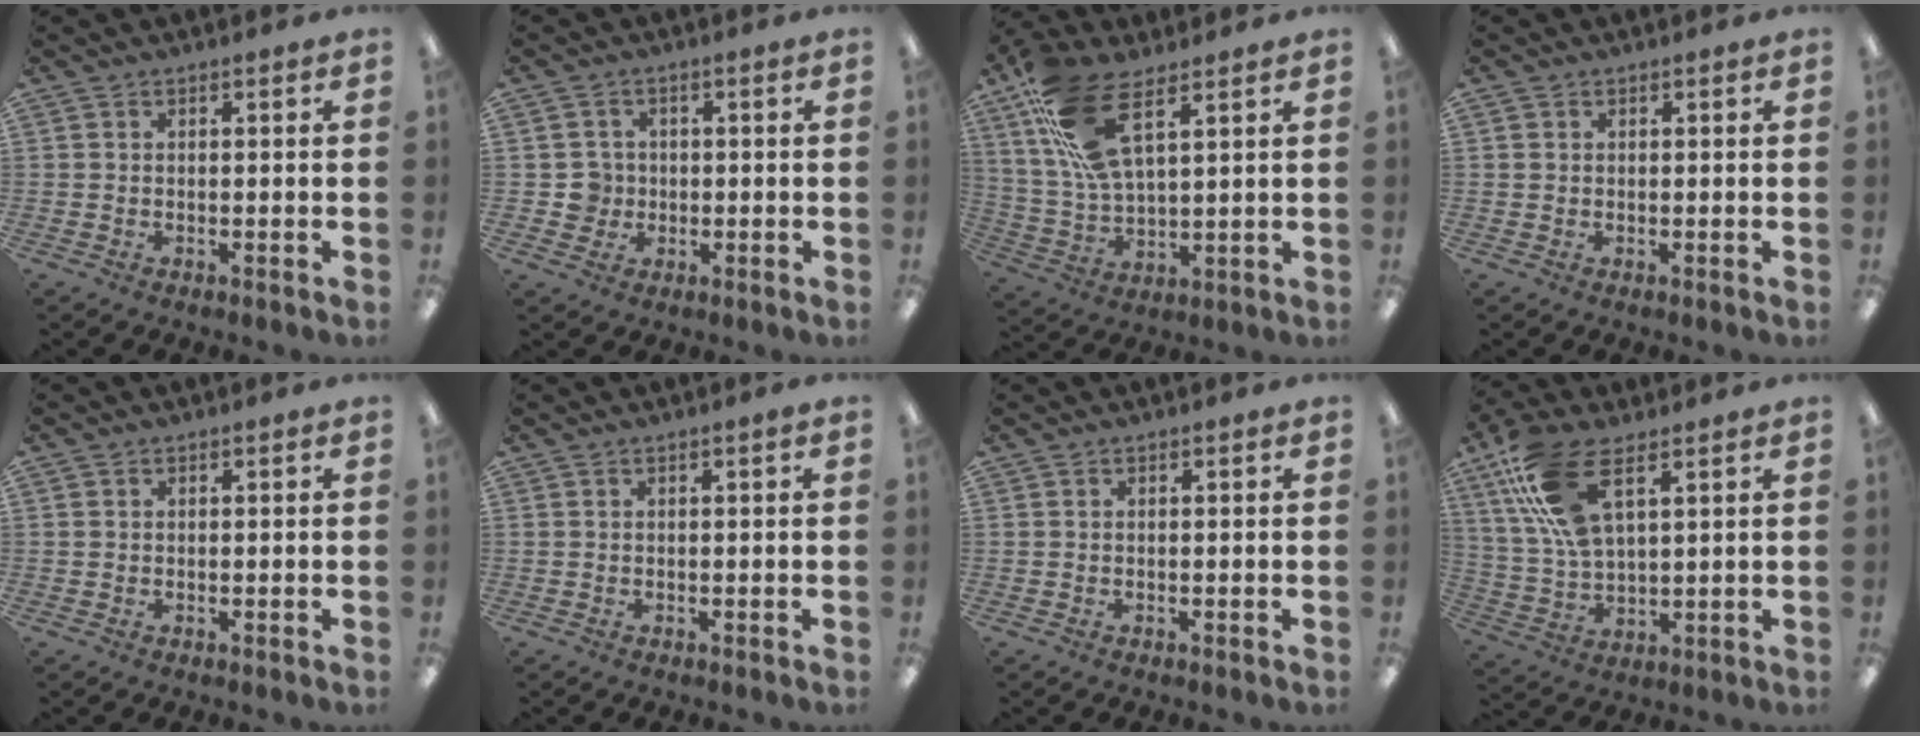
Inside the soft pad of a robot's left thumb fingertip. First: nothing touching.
{"total": 4.4, "force": [-0.2, 4.3, 0.6], "torque": [-0.004, 0.005, -0.006]}
{"total": 16.5, "force": [9.2, 6.7, 11.9], "torque": [-0.254, -0.027, 0.169]}
{"total": 0.9, "force": [0.3, 0.9, 0.2], "torque": [-0.005, 0.005, 0.004]}
{"total": 0.6, "force": [0.2, 0.6, 0.1], "torque": [-0.003, 0.005, 0.002]}
{"total": 0.5, "force": [0.1, 0.0, 0.5], "torque": [-0.008, 0.000, 0.002]}
{"total": 0.0}
{"total": 15.2, "force": [7.9, 6.7, 11.1], "torque": [-0.244, -0.016, 0.145]}